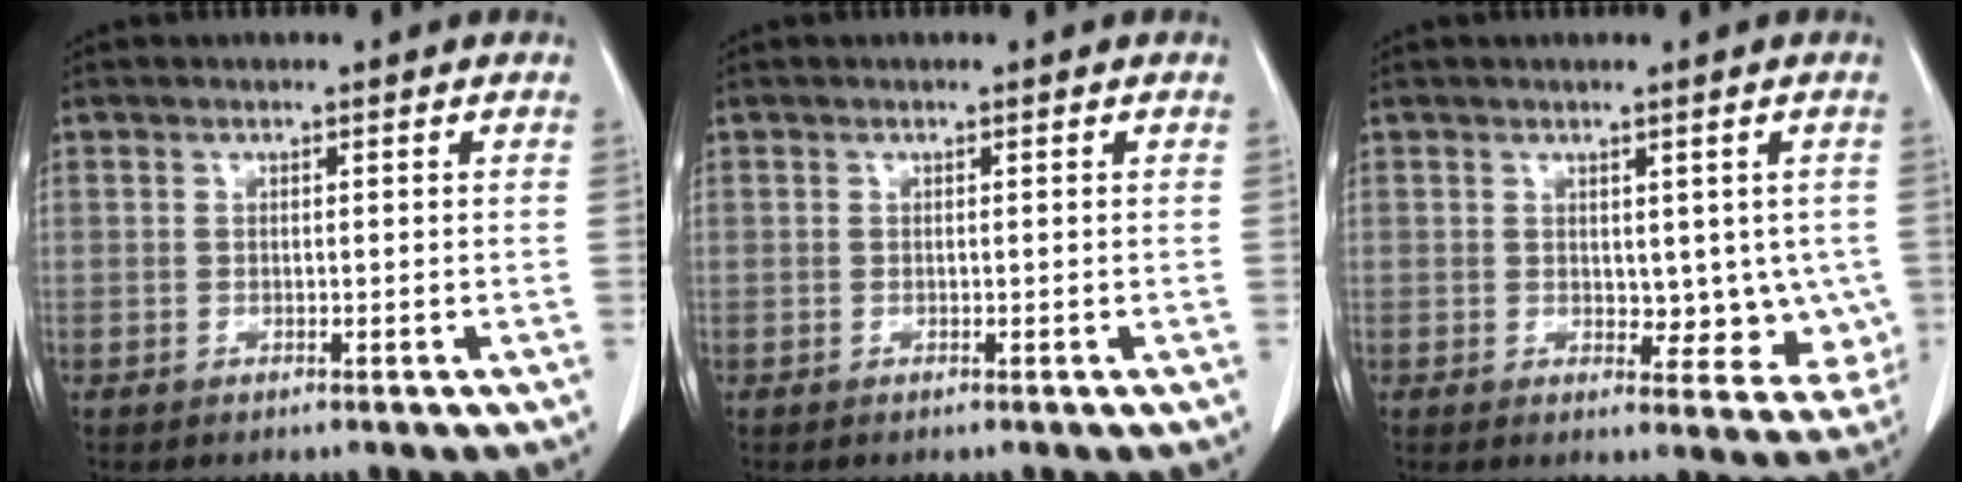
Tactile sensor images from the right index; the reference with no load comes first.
{"total": 0.0}
{"total": 6.4, "force": [0.4, 4.0, 5.0], "torque": [-0.032, -0.003, 0.012]}